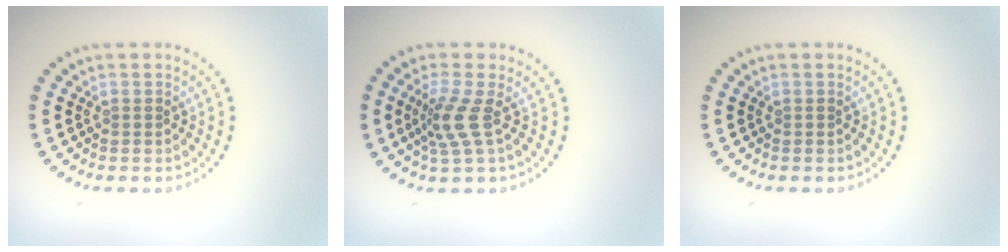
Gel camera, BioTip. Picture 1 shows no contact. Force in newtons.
{"total": 2.9, "press": 2.1, "slide": 2.0}
{"total": 0.0}